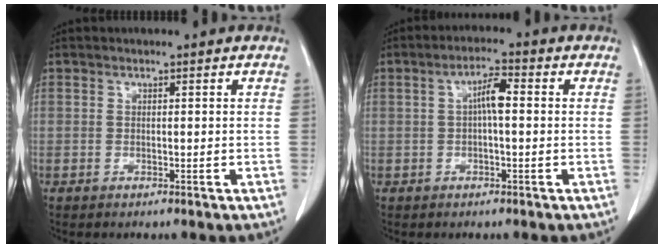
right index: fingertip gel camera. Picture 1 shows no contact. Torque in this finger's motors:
{"motor_torque": [0.75, -0.13, 0.39, 0.10]}